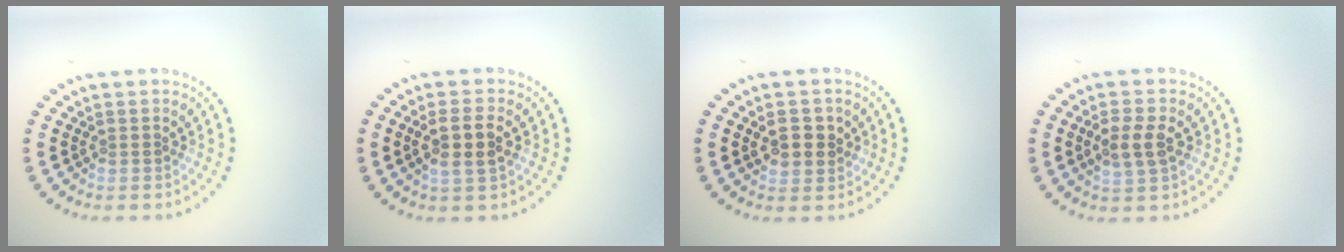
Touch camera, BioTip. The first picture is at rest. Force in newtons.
{"total": 2.9, "press": 2.7, "slide": 1.0}
{"total": 2.8, "press": 2.8, "slide": 0.6}
{"total": 2.8, "press": 2.8, "slide": 0.6}